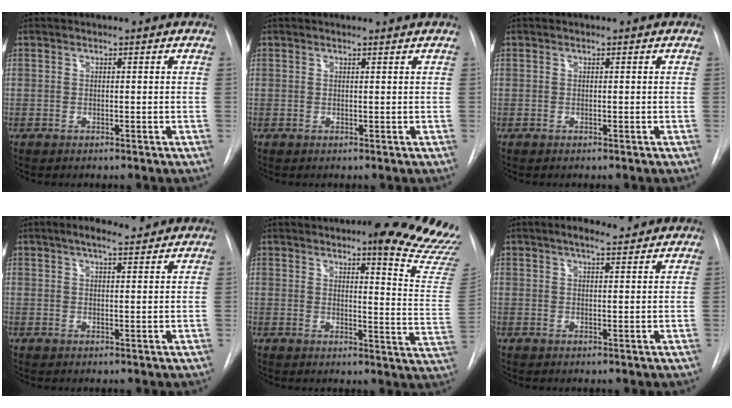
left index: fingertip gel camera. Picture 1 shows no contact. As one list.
[{"total": 1.8, "force": [1.8, 0.0, 0.2], "torque": [-0.008, 0.004, 0.020]}, {"total": 0.0}, {"total": 5.6, "force": [4.7, 1.1, 2.8], "torque": [-0.045, 0.019, 0.068]}, {"total": 18.1, "force": [15.1, 1.5, 9.9], "torque": [-0.104, -0.079, 0.161]}, {"total": 4.9, "force": [4.2, 1.0, 2.4], "torque": [-0.039, 0.018, 0.062]}]